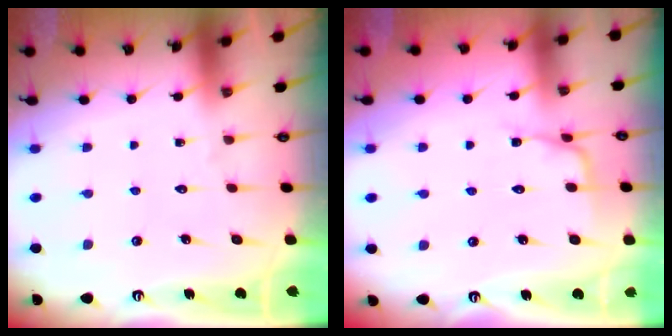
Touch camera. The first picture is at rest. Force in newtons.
{"total": 2.8, "press": 2.8, "slide": 0.4}